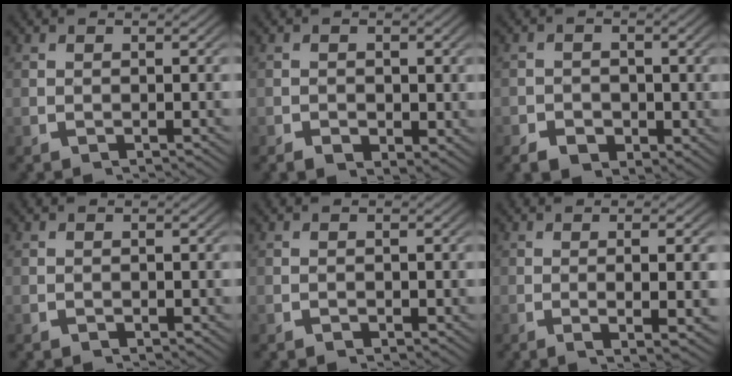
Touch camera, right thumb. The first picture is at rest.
{"total": 2.2, "force": [-0.4, 1.7, 1.4], "torque": [-0.016, -0.011, -0.007]}
{"total": 3.3, "force": [-1.3, 2.5, 1.6], "torque": [-0.014, -0.012, -0.023]}
{"total": 0.6, "force": [-0.2, 0.5, 0.3], "torque": [-0.001, -0.002, -0.005]}
{"total": 0.9, "force": [-0.3, 0.7, 0.4], "torque": [-0.004, -0.004, -0.006]}
{"total": 4.7, "force": [-0.6, 1.1, 4.6], "torque": [-0.069, -0.003, -0.007]}